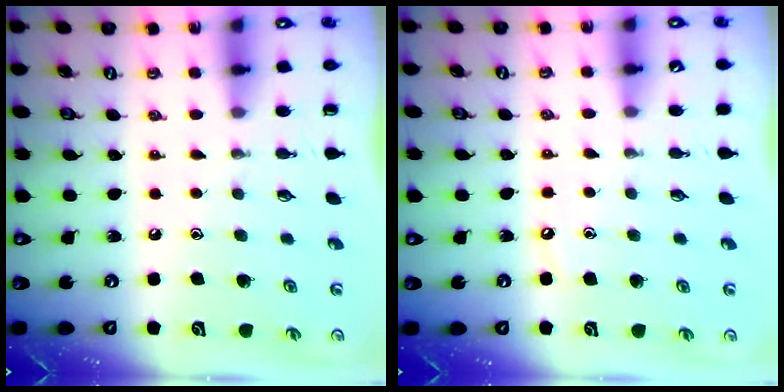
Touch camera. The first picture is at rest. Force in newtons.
{"total": 2.9, "press": 2.8, "slide": 0.5}